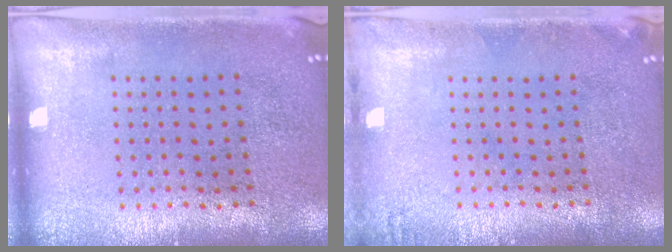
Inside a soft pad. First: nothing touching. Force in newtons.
{"total": 0.8, "press": 0.8, "slide": 0.1}